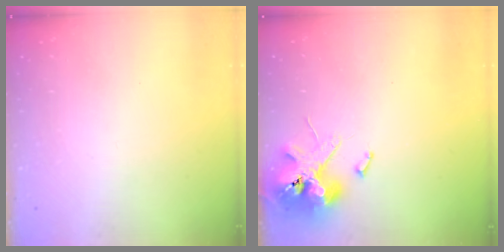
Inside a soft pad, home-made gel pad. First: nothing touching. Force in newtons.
{"total": 12.1, "press": 12.0, "slide": 1.9}